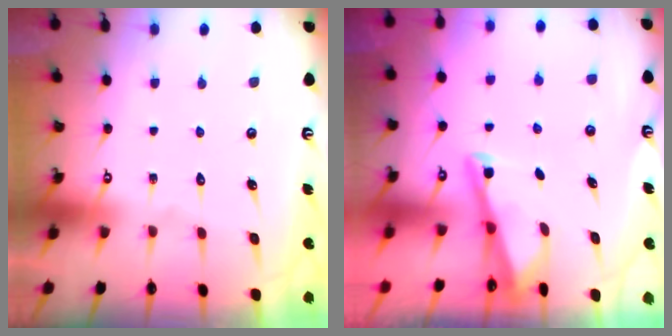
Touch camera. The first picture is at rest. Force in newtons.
{"total": 2.8, "press": 2.8, "slide": 0.3}